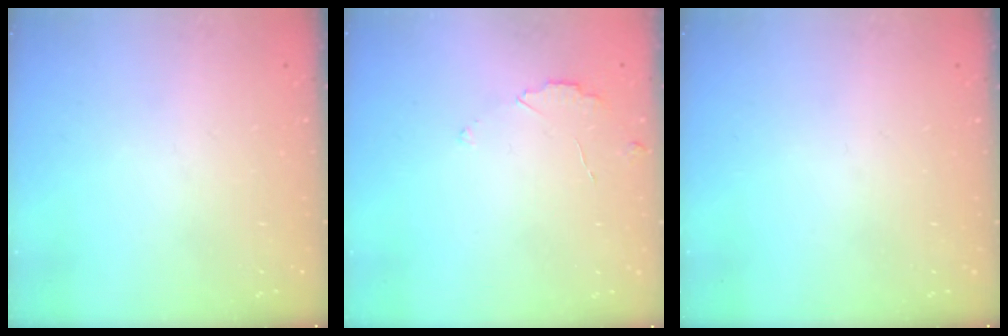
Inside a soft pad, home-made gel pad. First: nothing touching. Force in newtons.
{"total": 2.7, "press": 2.6, "slide": 0.3}
{"total": 0.0}